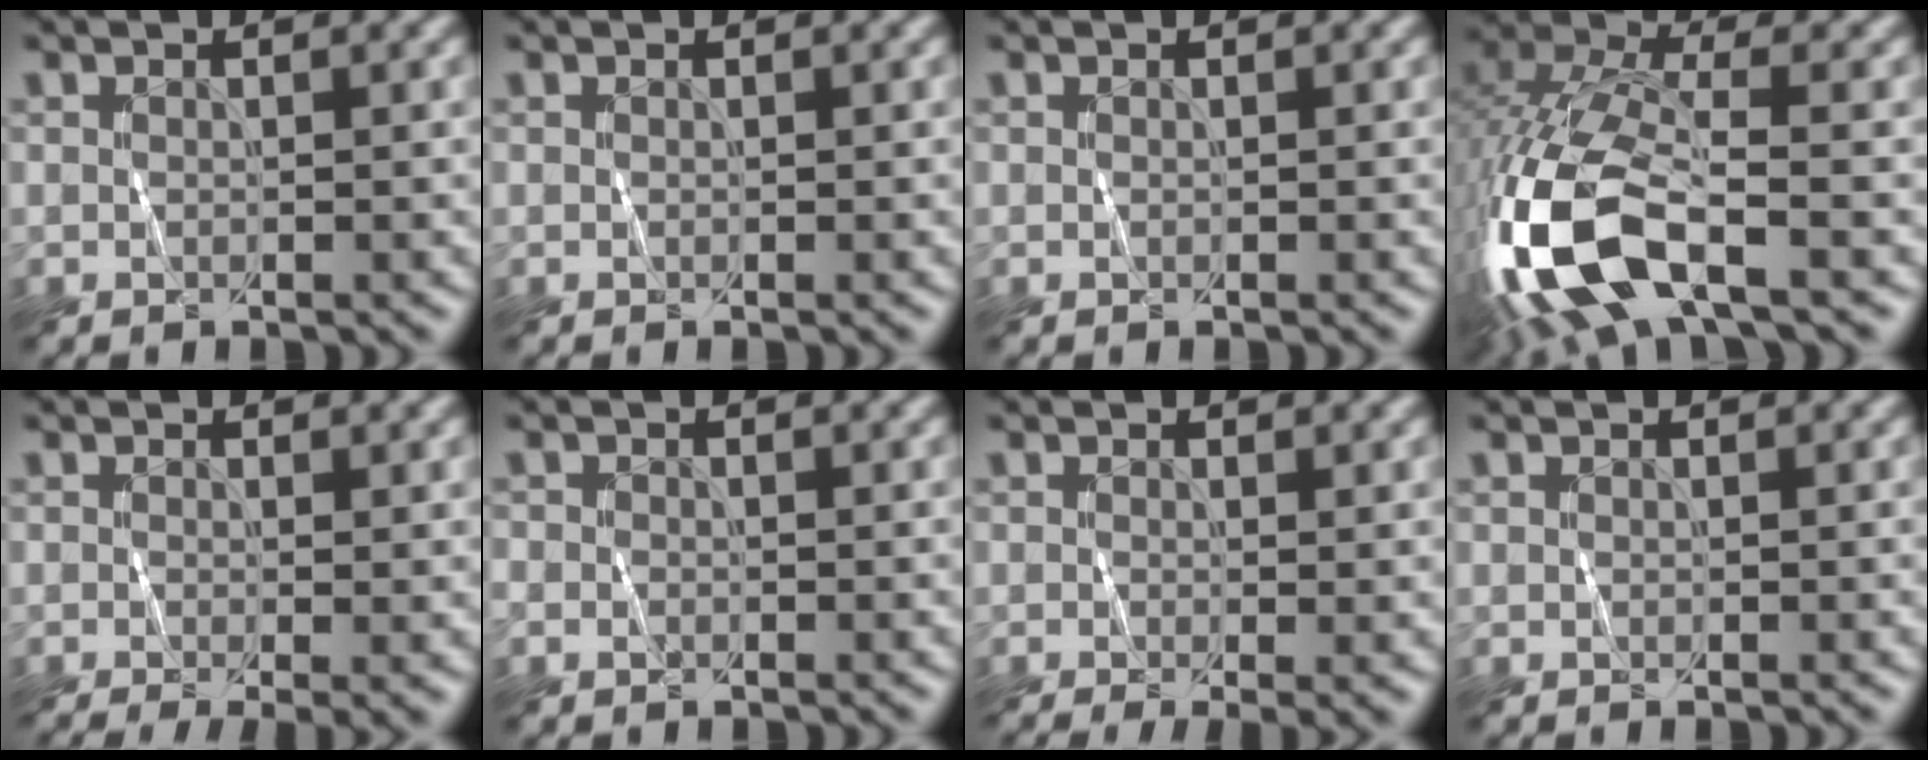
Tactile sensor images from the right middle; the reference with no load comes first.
{"total": 0.0}
{"total": 0.0}
{"total": 12.8, "force": [-5.2, 5.6, 10.4], "torque": [-0.252, -0.017, -0.106]}
{"total": 3.8, "force": [-1.4, 1.0, 3.4], "torque": [-0.051, -0.014, -0.017]}
{"total": 1.2, "force": [-0.4, 1.0, 0.5], "torque": [-0.005, -0.004, -0.009]}
{"total": 3.0, "force": [-0.9, 0.7, 2.7], "torque": [-0.044, -0.013, -0.013]}
{"total": 0.0}